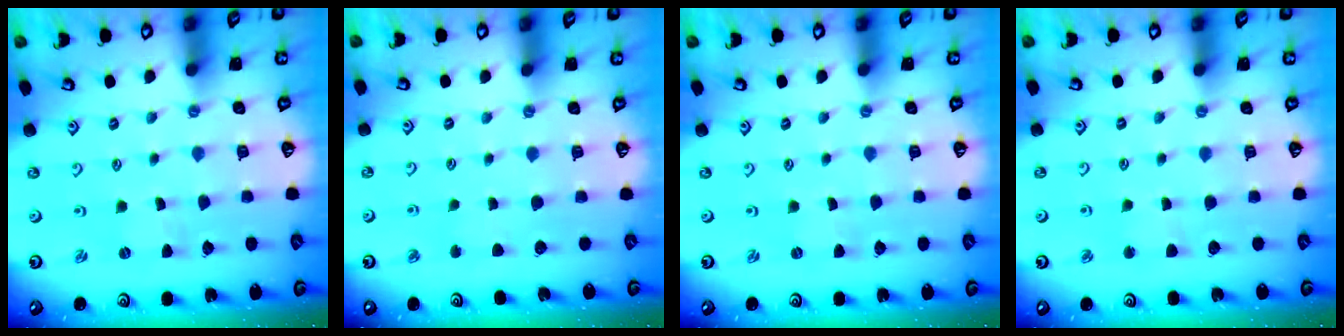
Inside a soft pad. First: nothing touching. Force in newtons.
{"total": 2.7, "press": 2.6, "slide": 0.4}
{"total": 0.0}
{"total": 2.4, "press": 2.4, "slide": 0.3}